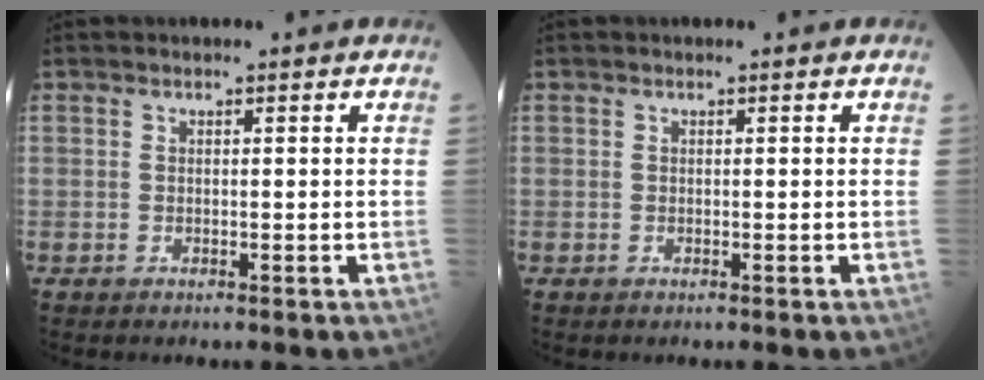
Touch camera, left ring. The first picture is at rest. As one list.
[{"total": 0.0}]